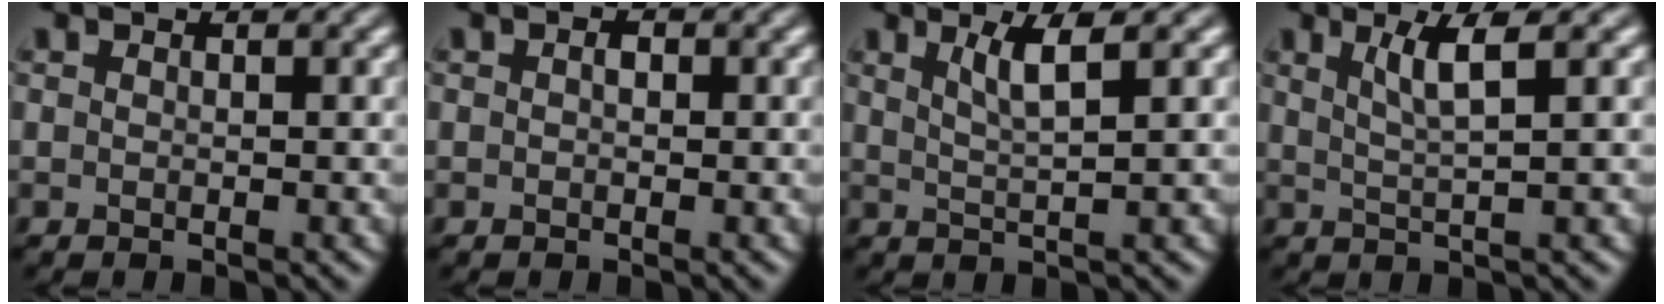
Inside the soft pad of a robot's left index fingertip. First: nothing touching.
{"total": 0.8, "force": [0.1, 0.5, 0.6], "torque": [-0.009, 0.000, -0.001]}
{"total": 2.8, "force": [1.3, 0.5, 2.4], "torque": [-0.039, -0.001, 0.024]}
{"total": 3.2, "force": [1.3, 0.5, 2.8], "torque": [-0.046, -0.001, 0.026]}